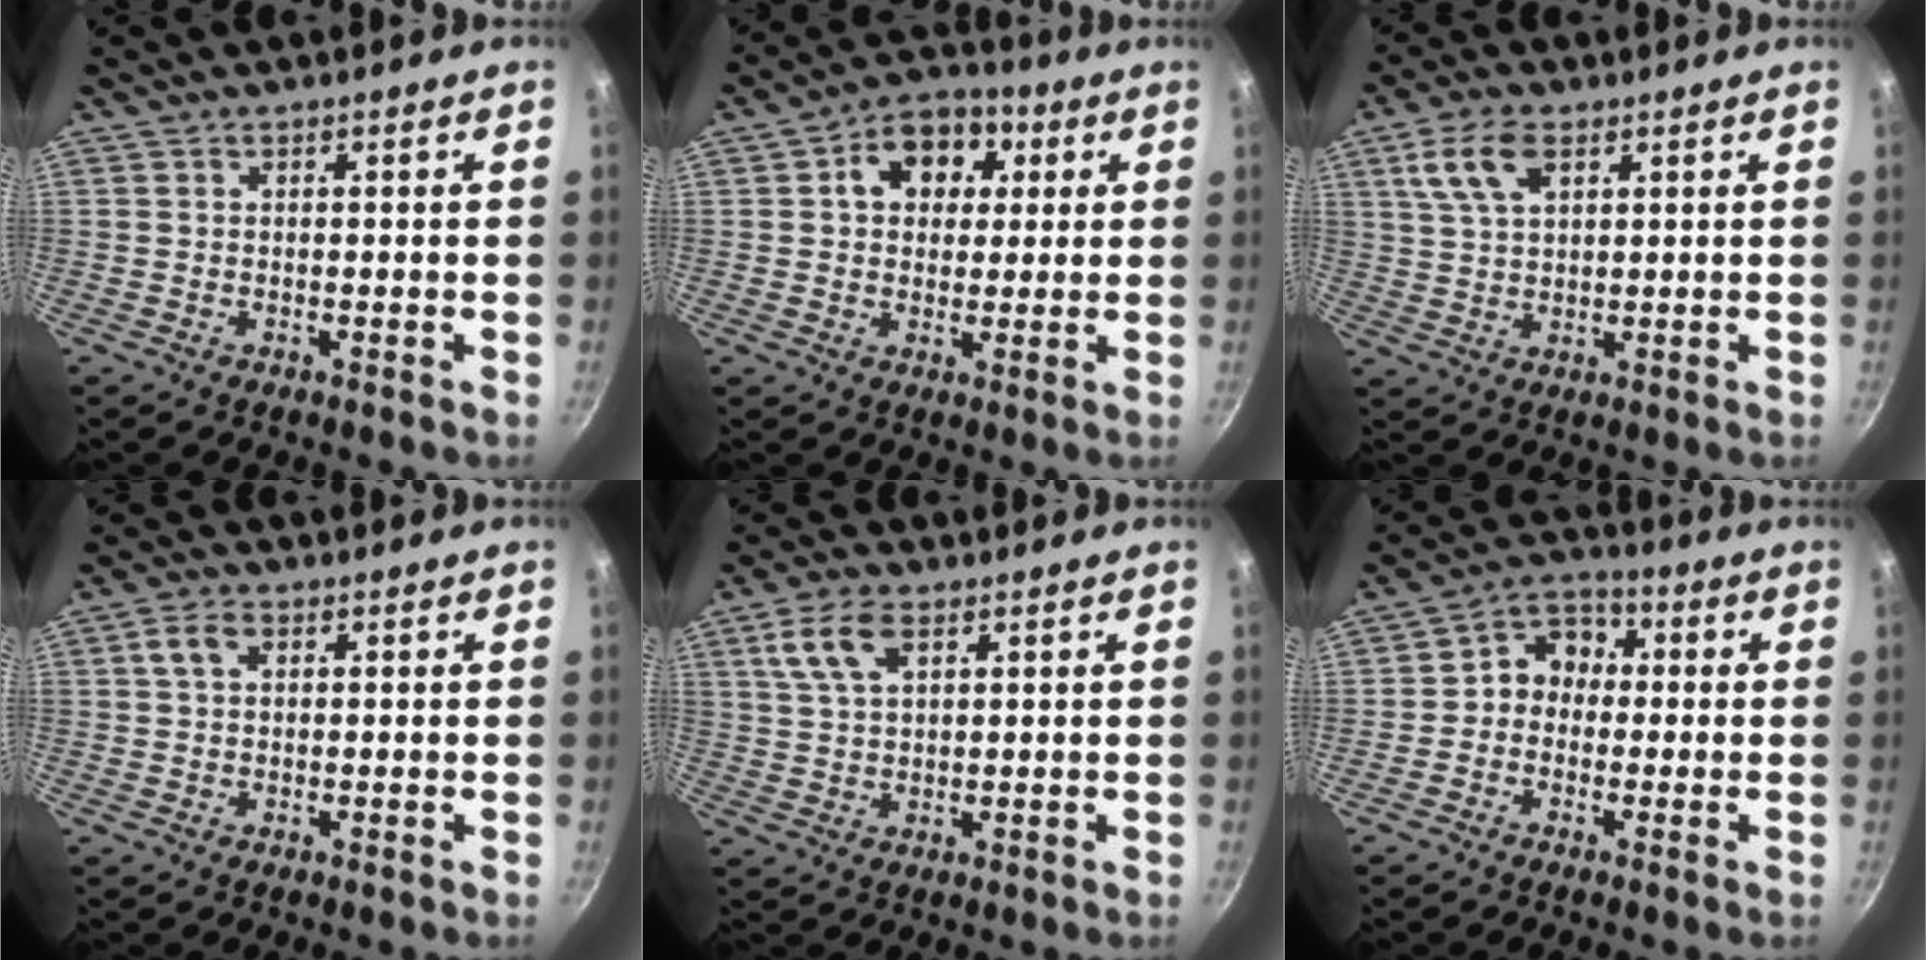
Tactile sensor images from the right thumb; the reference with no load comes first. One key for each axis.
{"total": 10.8, "fx": 3.1, "fy": 8.2, "fz": 6.3, "tx": -0.056, "ty": 0.008, "tz": 0.033}
{"total": 8.4, "fx": 3.7, "fy": 4.6, "fz": 5.9, "tx": -0.105, "ty": 0.001, "tz": 0.070}
{"total": 3.6, "fx": 1.1, "fy": 2.4, "fz": 2.4, "tx": -0.041, "ty": 0.008, "tz": 0.017}
{"total": 7.6, "fx": 3.3, "fy": 4.1, "fz": 5.4, "tx": -0.100, "ty": 0.003, "tz": 0.063}
{"total": 6.9, "fx": -0.2, "fy": 5.9, "fz": 3.7, "tx": -0.021, "ty": 0.023, "tz": -0.025}